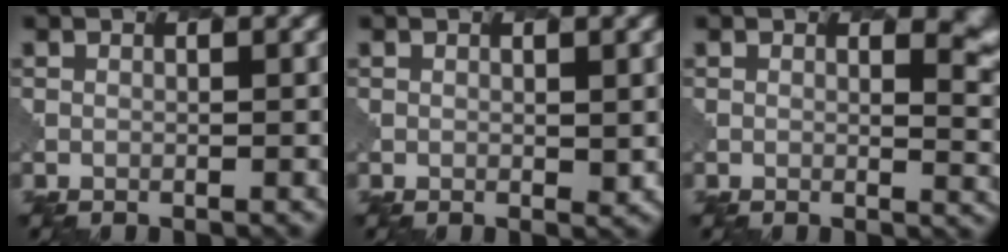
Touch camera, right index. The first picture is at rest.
{"total": 1.0, "force": [0.3, 0.6, 0.8], "torque": [-0.010, -0.005, 0.006]}
{"total": 3.9, "force": [1.5, 1.8, 3.1], "torque": [-0.023, -0.008, 0.020]}